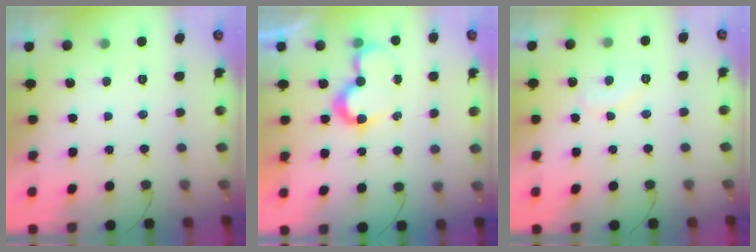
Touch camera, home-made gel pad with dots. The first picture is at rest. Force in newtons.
{"total": 8.2, "press": 8.2, "slide": 0.4}
{"total": 8.3, "press": 8.3, "slide": 0.5}